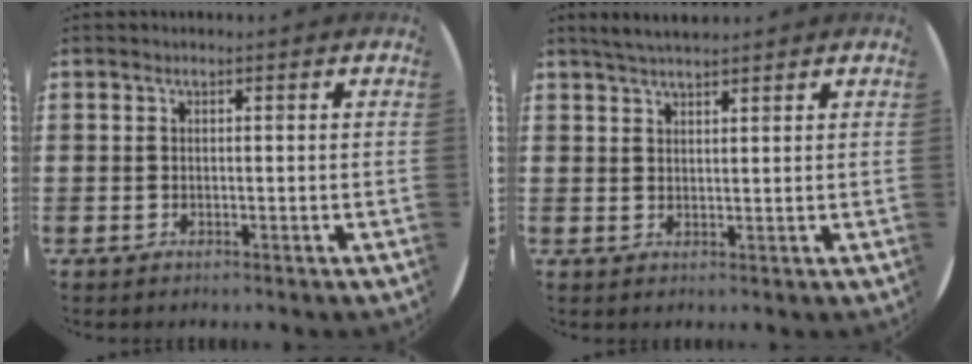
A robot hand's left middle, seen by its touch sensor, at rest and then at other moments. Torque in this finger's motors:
{"motor_torque": [0.38, -0.33, 0.02, 0.01]}